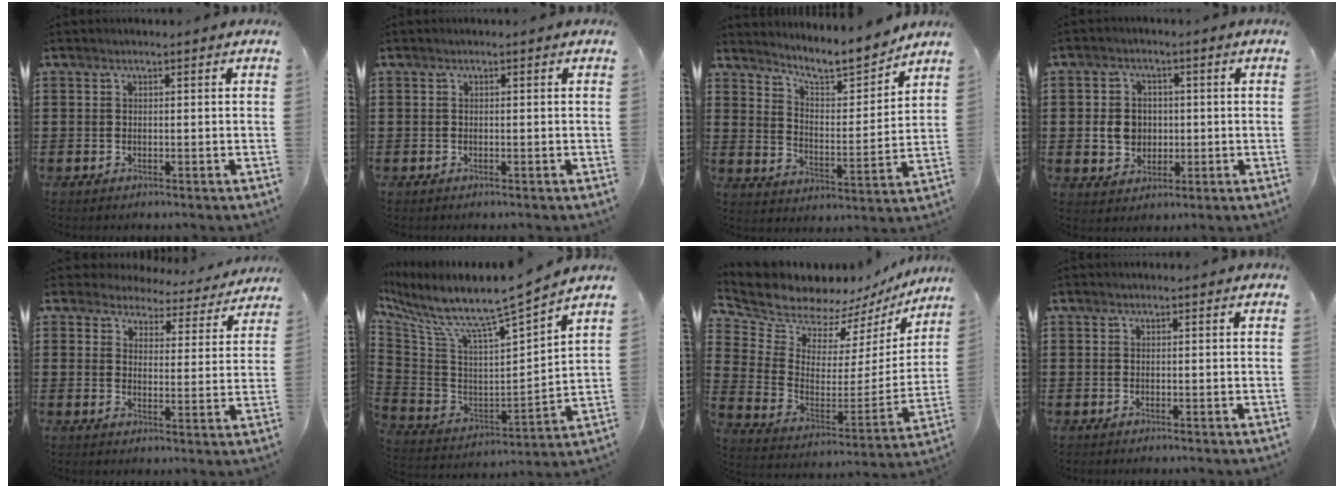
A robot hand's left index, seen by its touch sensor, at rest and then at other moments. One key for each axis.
{"total": 0.0}
{"total": 6.9, "fx": 6.3, "fy": 0.9, "fz": 2.6, "tx": -0.063, "ty": -0.049, "tz": 0.103}
{"total": 5.0, "fx": -0.2, "fy": 4.4, "fz": 2.4, "tx": -0.050, "ty": 0.008, "tz": -0.006}
{"total": 4.2, "fx": 4.1, "fy": 1.0, "fz": -0.1, "tx": -0.025, "ty": -0.027, "tz": 0.071}
{"total": 8.2, "fx": 6.9, "fy": 0.0, "fz": 4.4, "tx": -0.120, "ty": -0.072, "tz": 0.105}
{"total": 9.0, "fx": 8.6, "fy": 2.6, "fz": 0.3, "tx": -0.066, "ty": -0.072, "tz": 0.153}
{"total": 0.0}